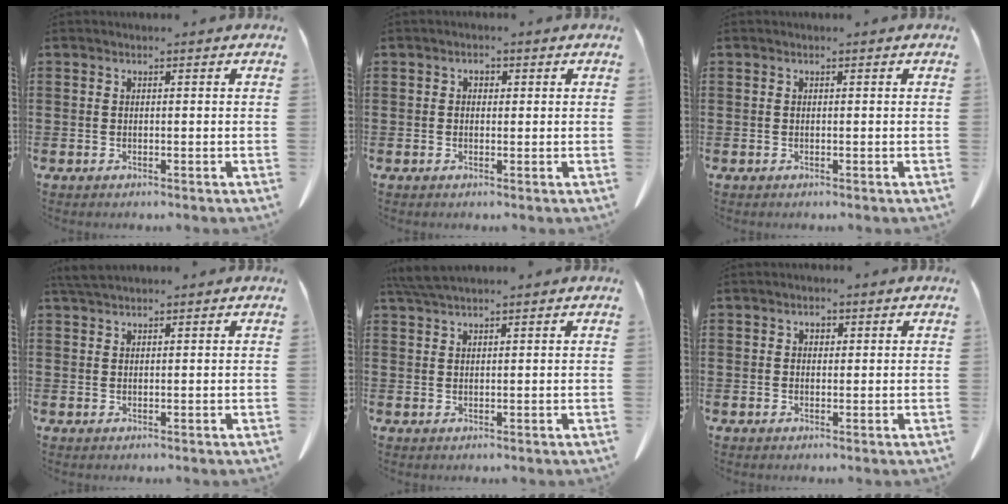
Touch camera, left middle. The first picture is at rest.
{"total": 1.1, "force": [0.1, 0.9, 0.7], "torque": [-0.015, 0.007, 0.001]}
{"total": 0.0}
{"total": 2.1, "force": [1.8, 0.3, 1.1], "torque": [-0.026, 0.002, 0.034]}
{"total": 3.3, "force": [2.6, 0.3, 1.9], "torque": [-0.044, 0.001, 0.050]}
{"total": 1.2, "force": [0.4, 0.9, 0.6], "torque": [-0.015, 0.007, 0.007]}